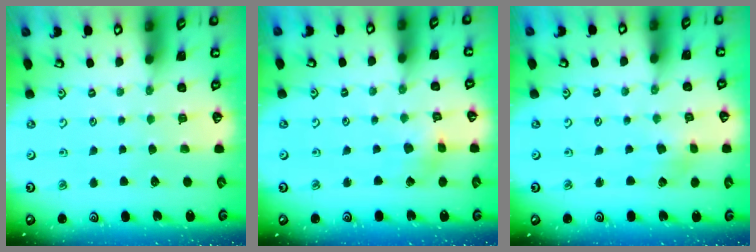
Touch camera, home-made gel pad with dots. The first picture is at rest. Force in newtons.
{"total": 2.0, "press": 2.0, "slide": 0.3}
{"total": 2.3, "press": 2.3, "slide": 0.5}